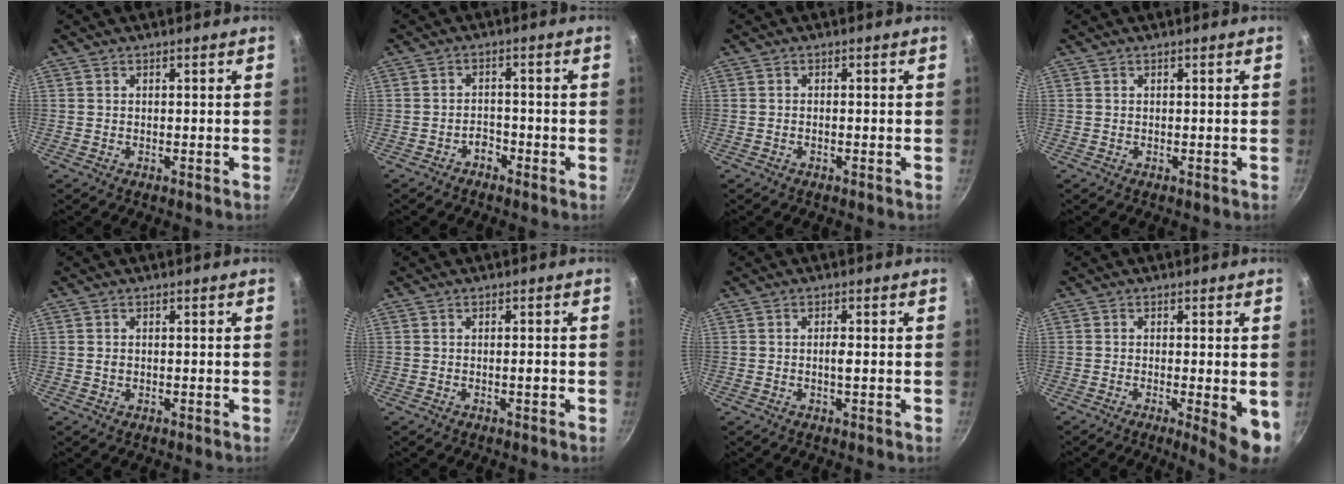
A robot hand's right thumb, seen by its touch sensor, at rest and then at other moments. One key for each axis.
{"total": 2.3, "fx": -1.7, "fy": 1.2, "fz": 0.8, "tx": -0.001, "ty": 0.023, "tz": -0.026}
{"total": 0.6, "fx": -0.3, "fy": 0.2, "fz": 0.4, "tx": -0.009, "ty": 0.005, "tz": -0.007}
{"total": 0.0}
{"total": 0.9, "fx": 0.0, "fy": 0.7, "fz": 0.6, "tx": -0.011, "ty": 0.001, "tz": 0.000}
{"total": 1.1, "fx": -0.4, "fy": 0.3, "fz": 1.0, "tx": -0.016, "ty": 0.003, "tz": -0.006}
{"total": 1.7, "fx": -0.2, "fy": 0.3, "fz": 1.6, "tx": -0.032, "ty": 0.002, "tz": -0.005}
{"total": 7.4, "fx": -1.5, "fy": 1.5, "fz": 7.1, "tx": -0.085, "ty": -0.009, "tz": -0.016}